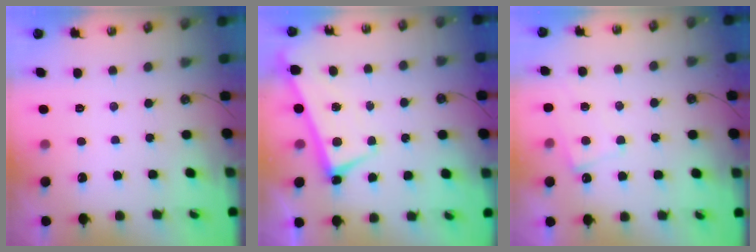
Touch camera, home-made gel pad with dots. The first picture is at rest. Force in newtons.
{"total": 1.0, "press": 0.8, "slide": 0.5}
{"total": 3.0, "press": 3.0, "slide": 0.5}